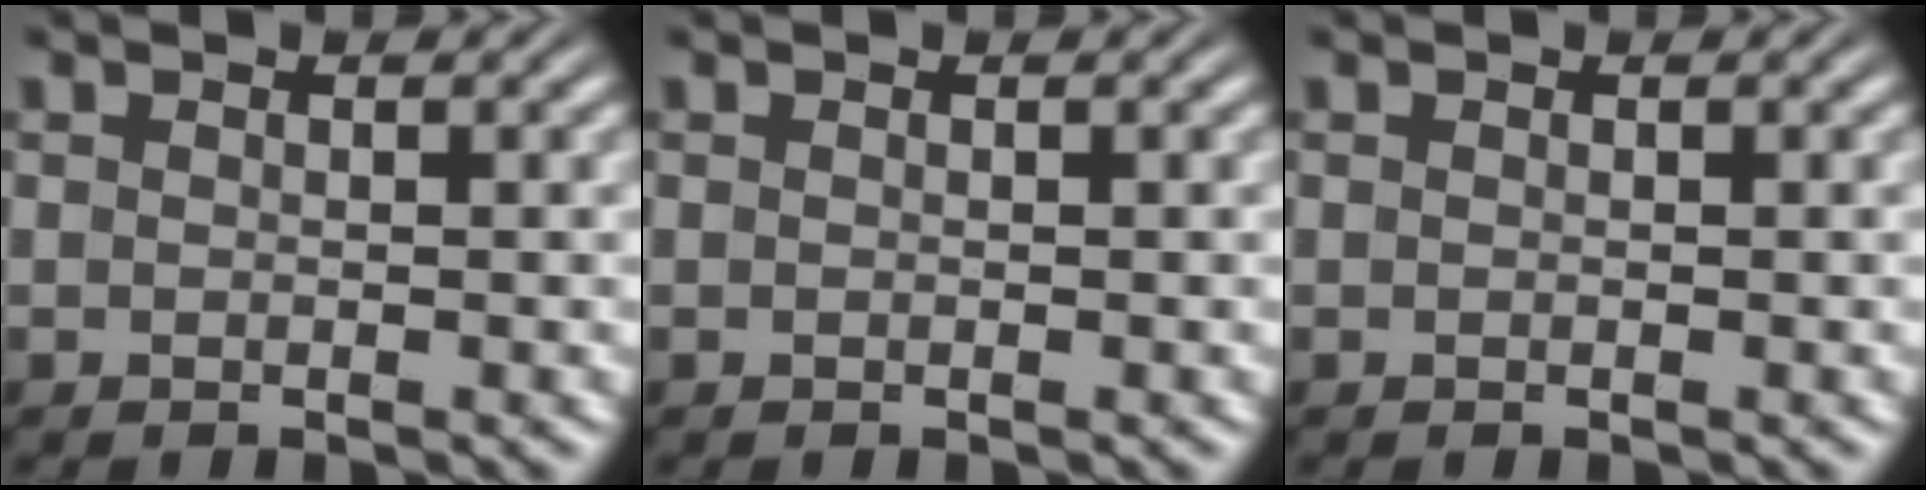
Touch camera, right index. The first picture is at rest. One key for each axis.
{"total": 0.0}
{"total": 0.0}